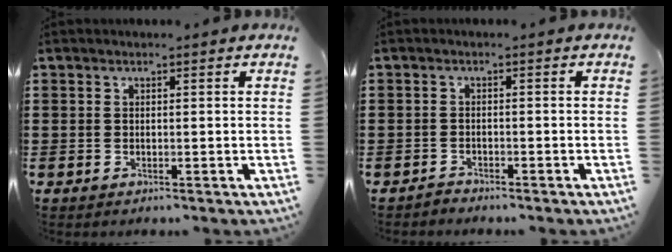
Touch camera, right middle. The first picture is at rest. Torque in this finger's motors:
{"motor_torque": [-0.91, 1.02, 0.00, -0.02]}